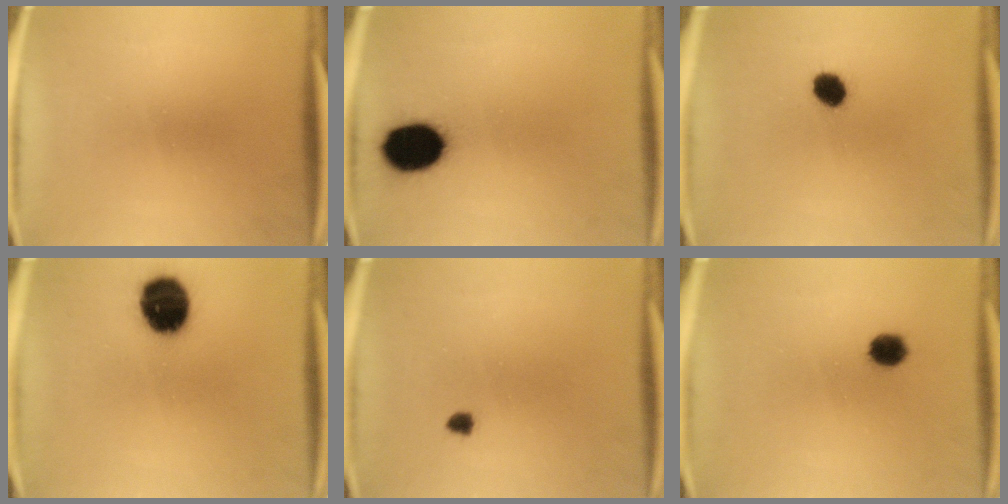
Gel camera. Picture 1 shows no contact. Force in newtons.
{"total": 12.8}
{"total": 4.5}
{"total": 13.7}
{"total": 1.1}
{"total": 4.0}